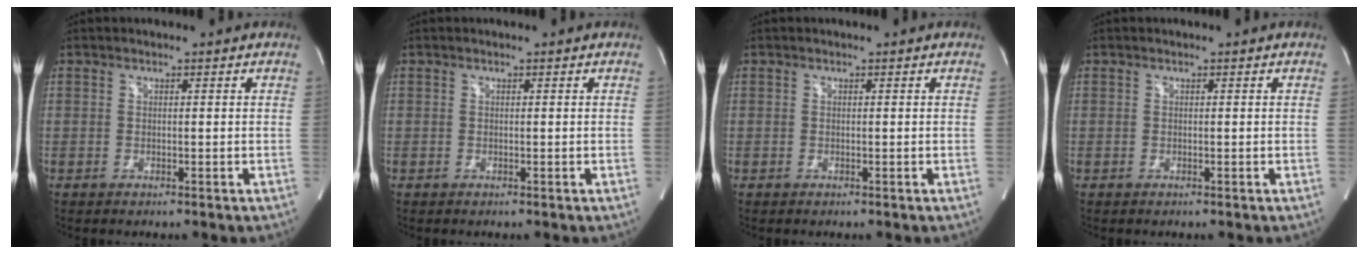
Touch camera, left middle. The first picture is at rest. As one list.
[{"total": 0.0}, {"total": 0.0}, {"total": 0.0}]